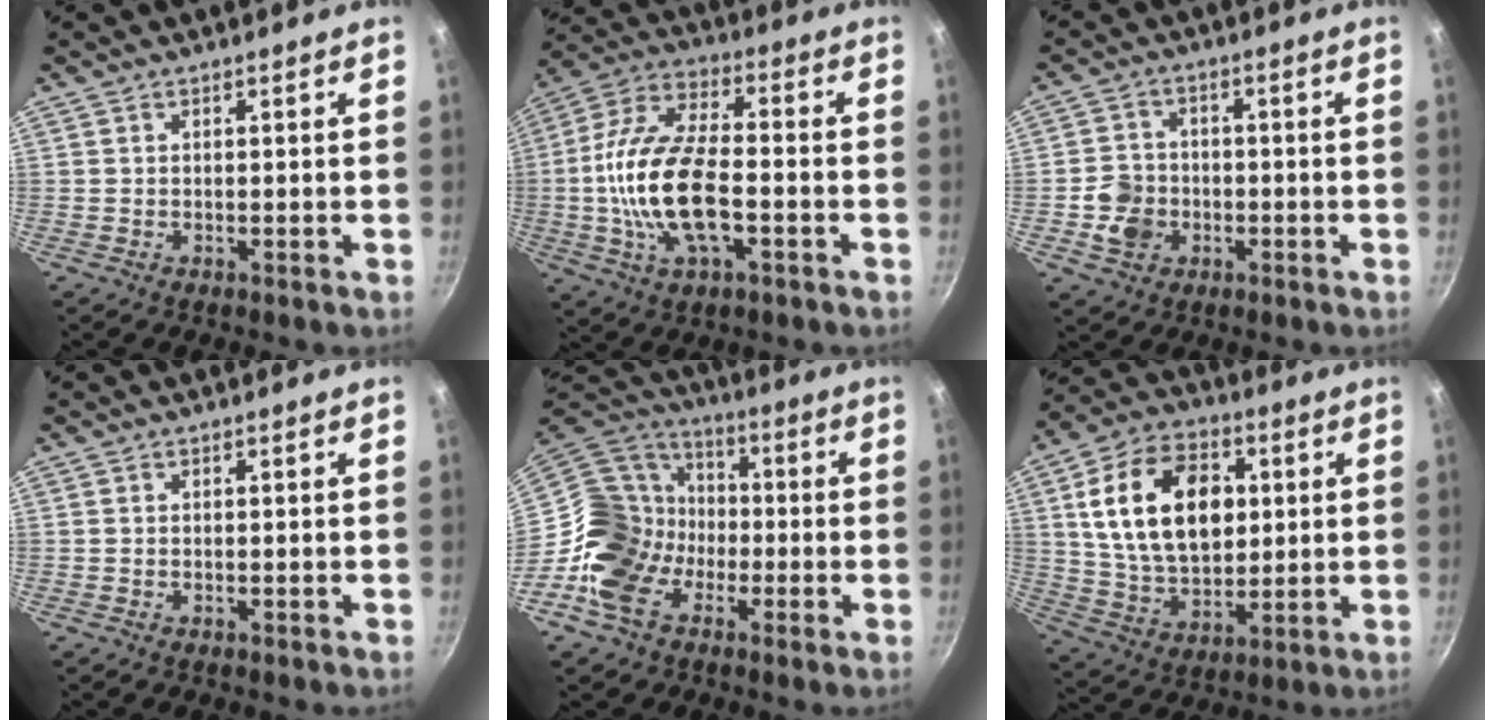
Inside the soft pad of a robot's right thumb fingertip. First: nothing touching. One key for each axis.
{"total": 17.9, "fx": -3.3, "fy": 8.5, "fz": 15.4, "tx": -0.288, "ty": 0.031, "tz": -0.074}
{"total": 6.8, "fx": -1.9, "fy": 5.9, "fz": 2.9, "tx": -0.033, "ty": 0.023, "tz": -0.040}
{"total": 0.0}
{"total": 17.4, "fx": -4.8, "fy": 14.0, "fz": 9.1, "tx": -0.140, "ty": 0.059, "tz": -0.104}
{"total": 20.9, "fx": 4.3, "fy": 13.9, "fz": 15.0, "tx": -0.234, "ty": 0.000, "tz": 0.075}